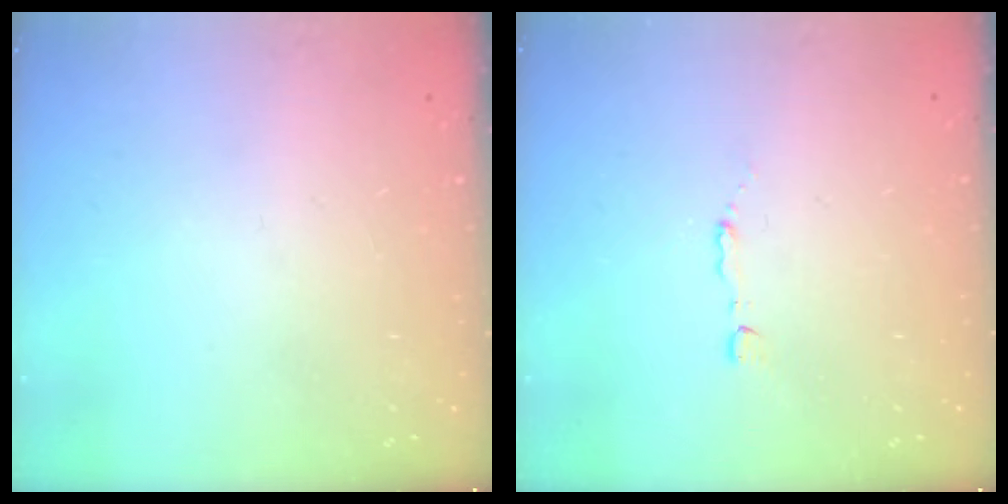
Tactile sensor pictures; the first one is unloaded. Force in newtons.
{"total": 1.1, "press": 1.1, "slide": 0.1}